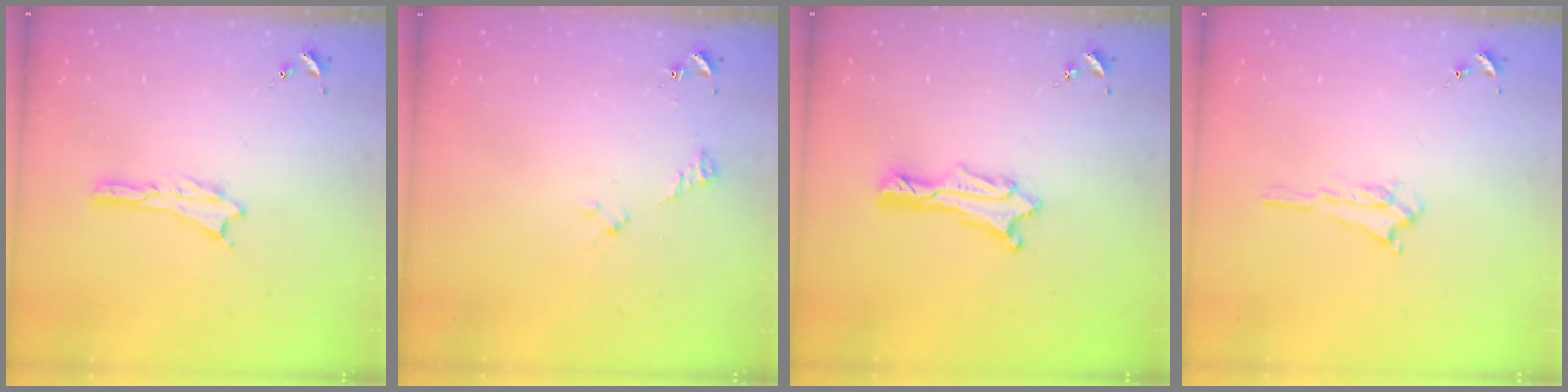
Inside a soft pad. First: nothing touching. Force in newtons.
{"total": 2.5, "press": 2.5, "slide": 0.3}
{"total": 1.3, "press": 1.3, "slide": 0.1}
{"total": 0.7, "press": 0.7, "slide": 0.2}